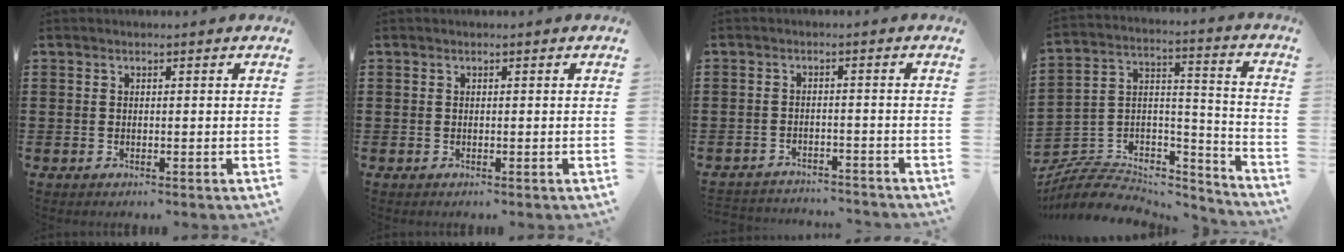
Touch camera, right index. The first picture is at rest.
{"total": 0.0}
{"total": 2.7, "force": [-2.7, 0.2, -0.1], "torque": [-0.006, -0.001, -0.058]}
{"total": 7.0, "force": [-5.8, 3.3, 2.1], "torque": [-0.049, 0.008, -0.116]}